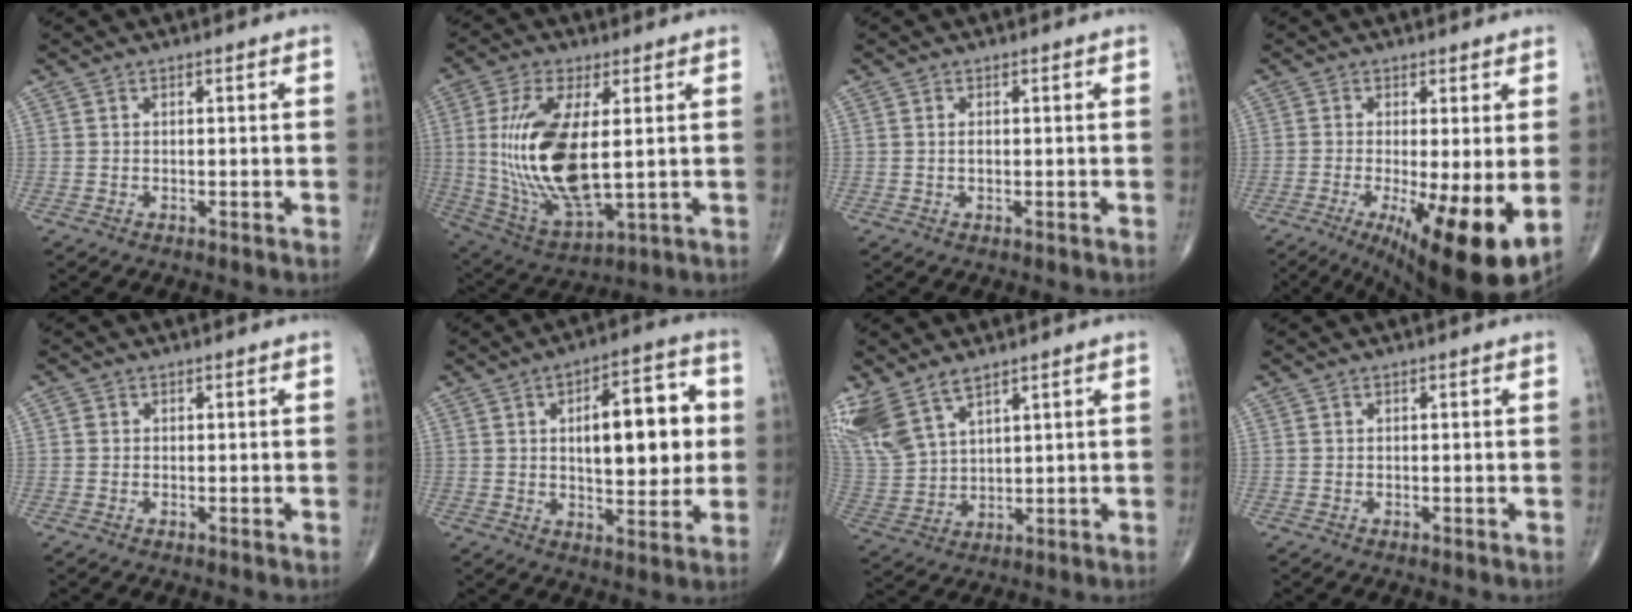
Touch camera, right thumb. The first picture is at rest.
{"total": 19.1, "force": [1.4, 7.9, 17.3], "torque": [-0.358, -0.021, 0.041]}
{"total": 0.9, "force": [0.1, 0.4, 0.8], "torque": [-0.014, -0.001, 0.001]}
{"total": 14.0, "force": [-3.3, 3.2, 13.2], "torque": [-0.190, -0.026, -0.040]}
{"total": 0.8, "force": [0.1, 0.7, 0.3], "torque": [0.000, 0.001, 0.001]}
{"total": 15.4, "force": [2.1, 6.7, 13.8], "torque": [-0.161, 0.008, 0.030]}
{"total": 12.5, "force": [8.1, 5.9, 7.3], "torque": [-0.167, -0.021, 0.182]}
{"total": 0.0}